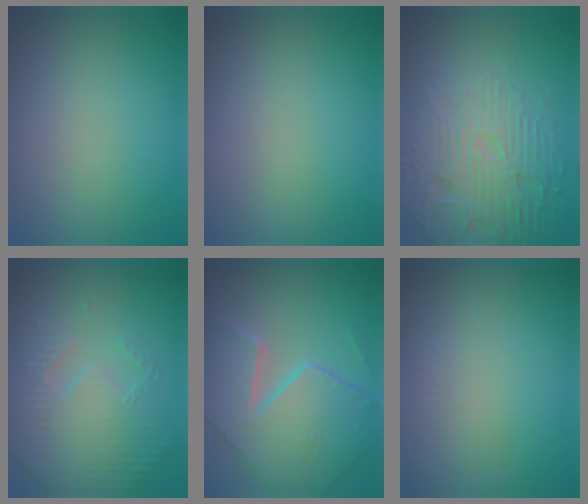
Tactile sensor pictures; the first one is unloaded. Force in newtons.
{"total": 0.0}
{"total": 6.2, "press": 5.0, "slide": 3.7}
{"total": 5.3, "press": 4.7, "slide": 2.4}
{"total": 9.3, "press": 6.7, "slide": 6.4}
{"total": 1.2, "press": 0.1, "slide": 1.2}